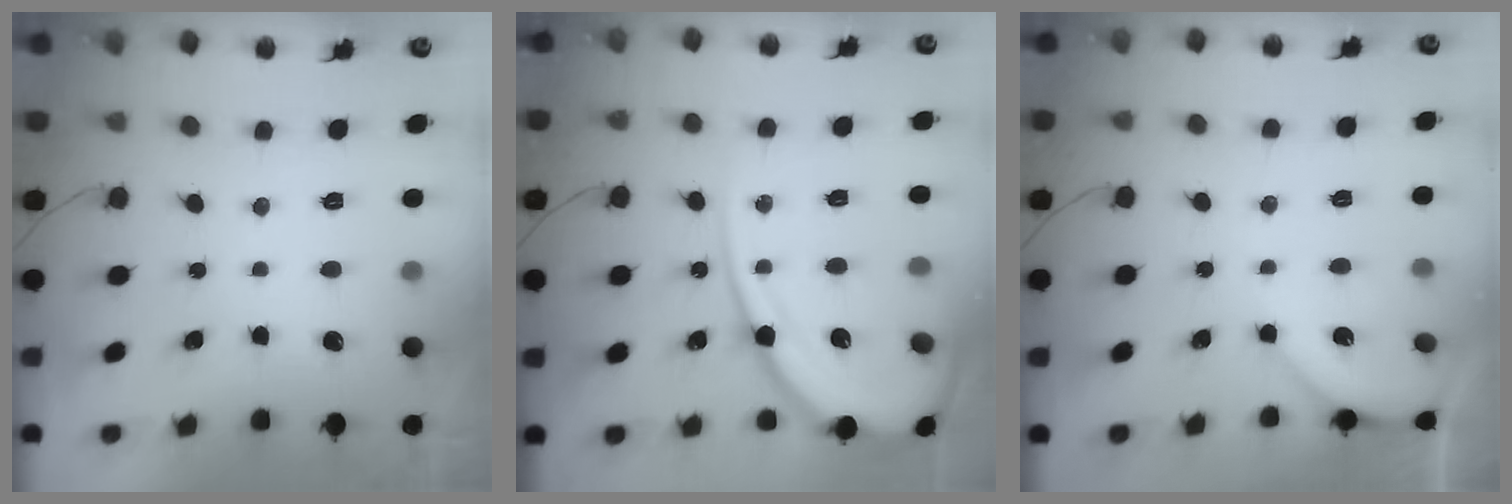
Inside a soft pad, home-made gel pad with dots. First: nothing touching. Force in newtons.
{"total": 16.3, "press": 16.2, "slide": 1.5}
{"total": 4.4, "press": 4.4, "slide": 0.6}